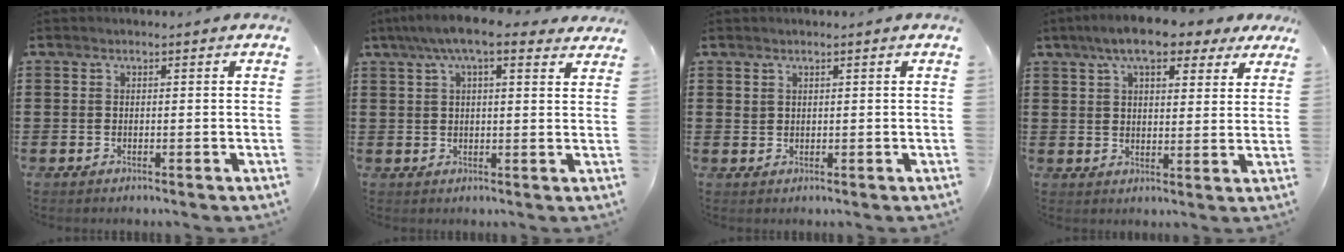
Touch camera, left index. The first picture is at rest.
{"total": 7.3, "force": [5.1, 1.6, 5.0], "torque": [-0.108, 0.003, 0.091]}
{"total": 1.3, "force": [1.0, 0.8, 0.2], "torque": [-0.007, 0.003, 0.019]}
{"total": 8.6, "force": [6.3, 2.6, 5.2], "torque": [-0.103, -0.002, 0.111]}